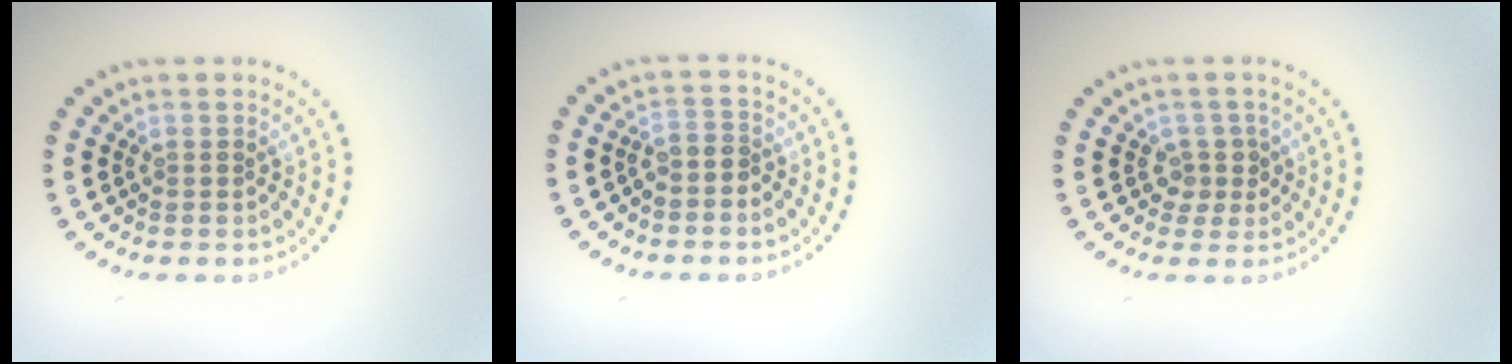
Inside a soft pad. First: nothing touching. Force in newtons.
{"total": 1.3, "press": 0.9, "slide": 0.9}
{"total": 1.9, "press": 1.4, "slide": 1.3}